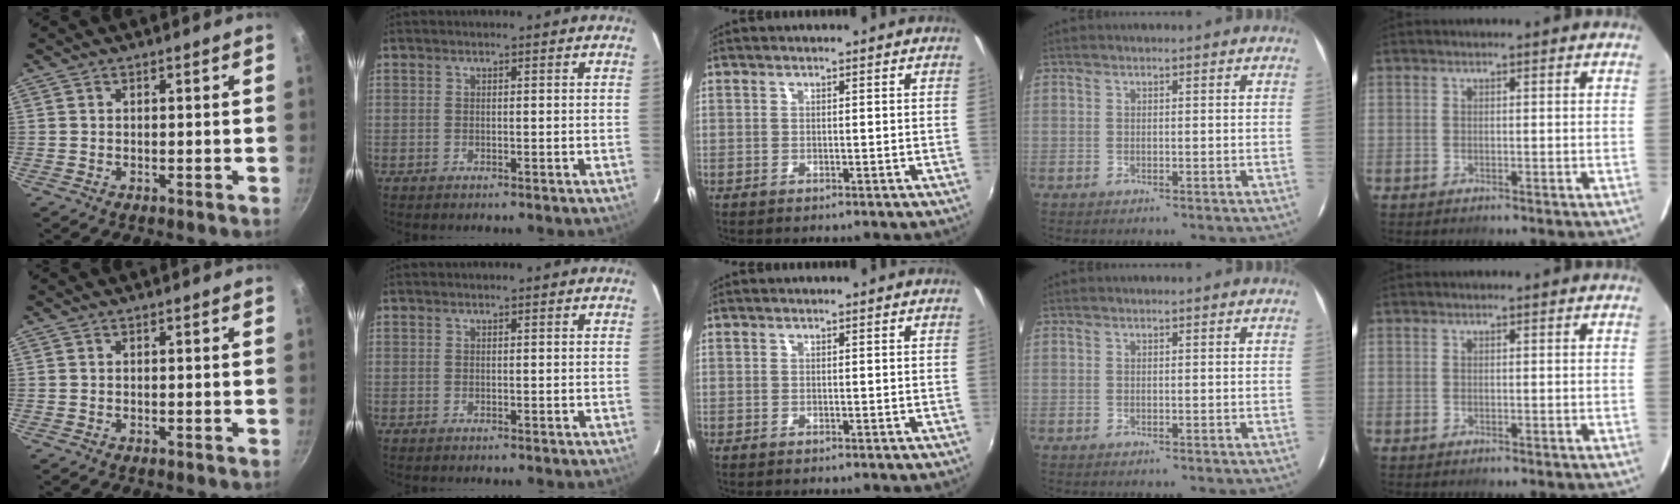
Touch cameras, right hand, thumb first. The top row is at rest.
{}